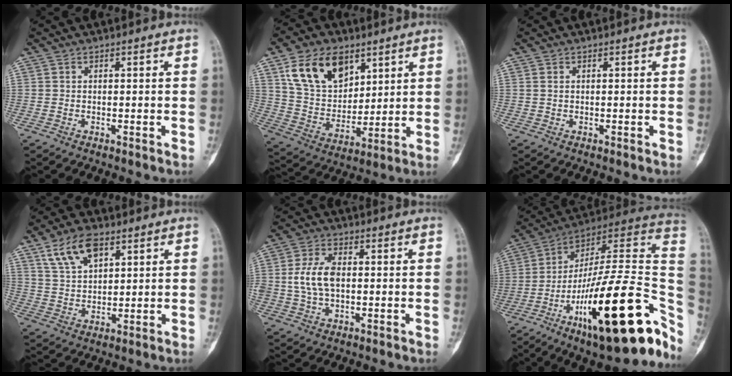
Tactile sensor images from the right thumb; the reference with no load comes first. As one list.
[{"total": 15.6, "force": [8.1, 10.0, 8.8], "torque": [-0.128, -0.032, 0.163]}, {"total": 0.0}, {"total": 9.0, "force": [5.1, 4.6, 5.8], "torque": [-0.097, -0.015, 0.103]}, {"total": 7.7, "force": [0.2, 4.6, 6.2], "torque": [-0.122, 0.011, 0.002]}, {"total": 33.9, "force": [-12.4, 10.2, 29.9], "torque": [-0.378, 0.064, -0.191]}]